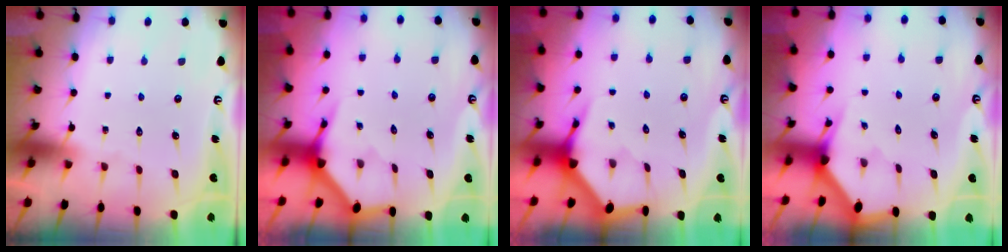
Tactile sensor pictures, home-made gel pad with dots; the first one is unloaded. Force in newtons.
{"total": 4.0, "press": 4.0, "slide": 0.3}
{"total": 4.1, "press": 4.0, "slide": 0.5}
{"total": 2.3, "press": 2.3, "slide": 0.1}